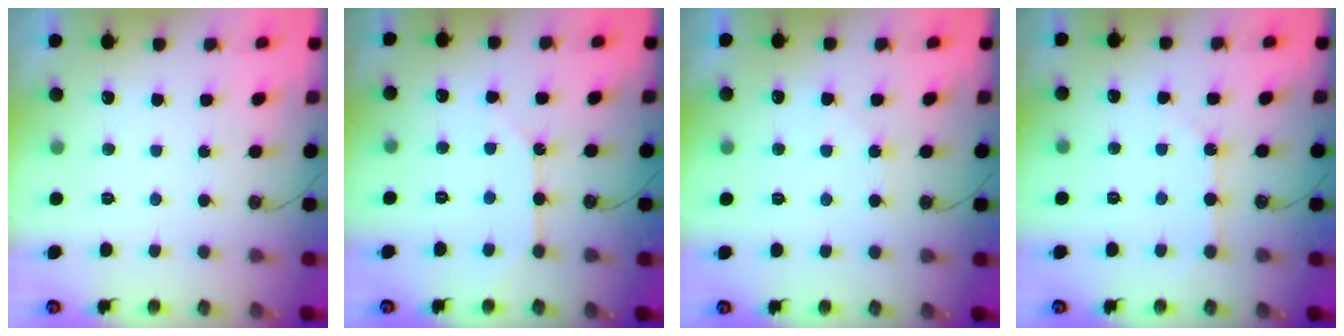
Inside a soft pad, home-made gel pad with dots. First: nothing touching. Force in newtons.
{"total": 5.3, "press": 5.3, "slide": 0.6}
{"total": 4.5, "press": 4.5, "slide": 0.6}
{"total": 1.4, "press": 1.4, "slide": 0.2}